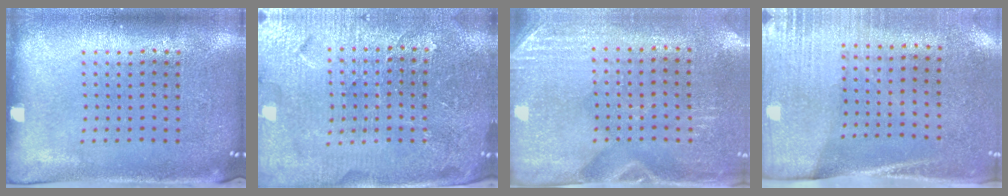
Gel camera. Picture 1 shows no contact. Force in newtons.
{"total": 4.6, "press": 4.3, "slide": 1.5}
{"total": 2.9, "press": 2.5, "slide": 1.3}
{"total": 2.7, "press": 2.4, "slide": 1.3}